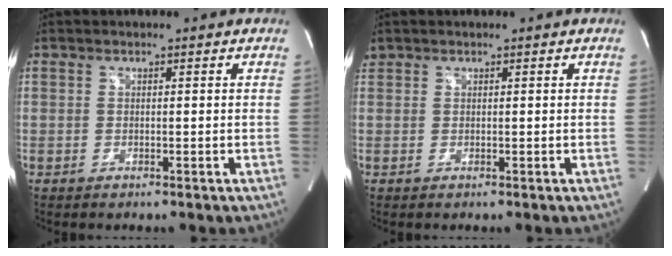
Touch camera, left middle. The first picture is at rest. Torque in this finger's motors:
{"motor_torque": [0.04, -0.02, 0.08, 0.02]}